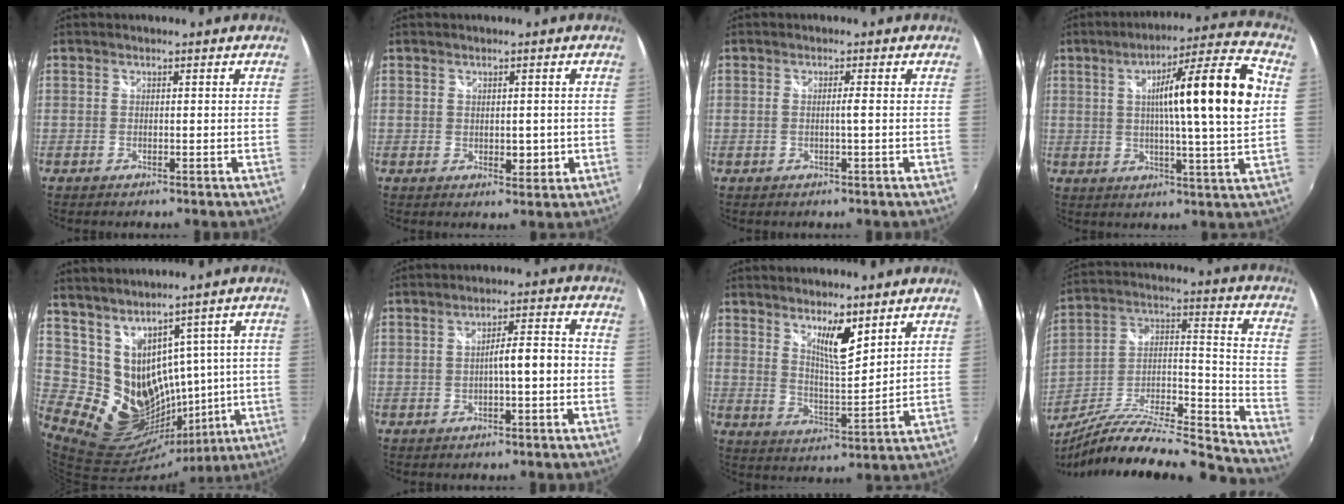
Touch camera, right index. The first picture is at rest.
{"total": 2.9, "force": [-0.2, 1.7, 2.3], "torque": [-0.032, -0.005, 0.001]}
{"total": 1.4, "force": [-0.2, -0.4, 1.3], "torque": [-0.021, -0.001, -0.005]}
{"total": 17.2, "force": [3.2, 0.3, 16.9], "torque": [-0.255, 0.023, 0.045]}
{"total": 16.5, "force": [7.3, 12.7, 7.6], "torque": [-0.157, -0.002, 0.167]}
{"total": 5.3, "force": [-1.2, 0.7, 5.1], "torque": [-0.078, 0.015, -0.010]}
{"total": 7.6, "force": [5.1, 1.5, 5.4], "torque": [-0.089, -0.008, 0.089]}
{"total": 22.4, "force": [-19.4, 1.6, 11.1], "torque": [-0.164, -0.018, -0.324]}